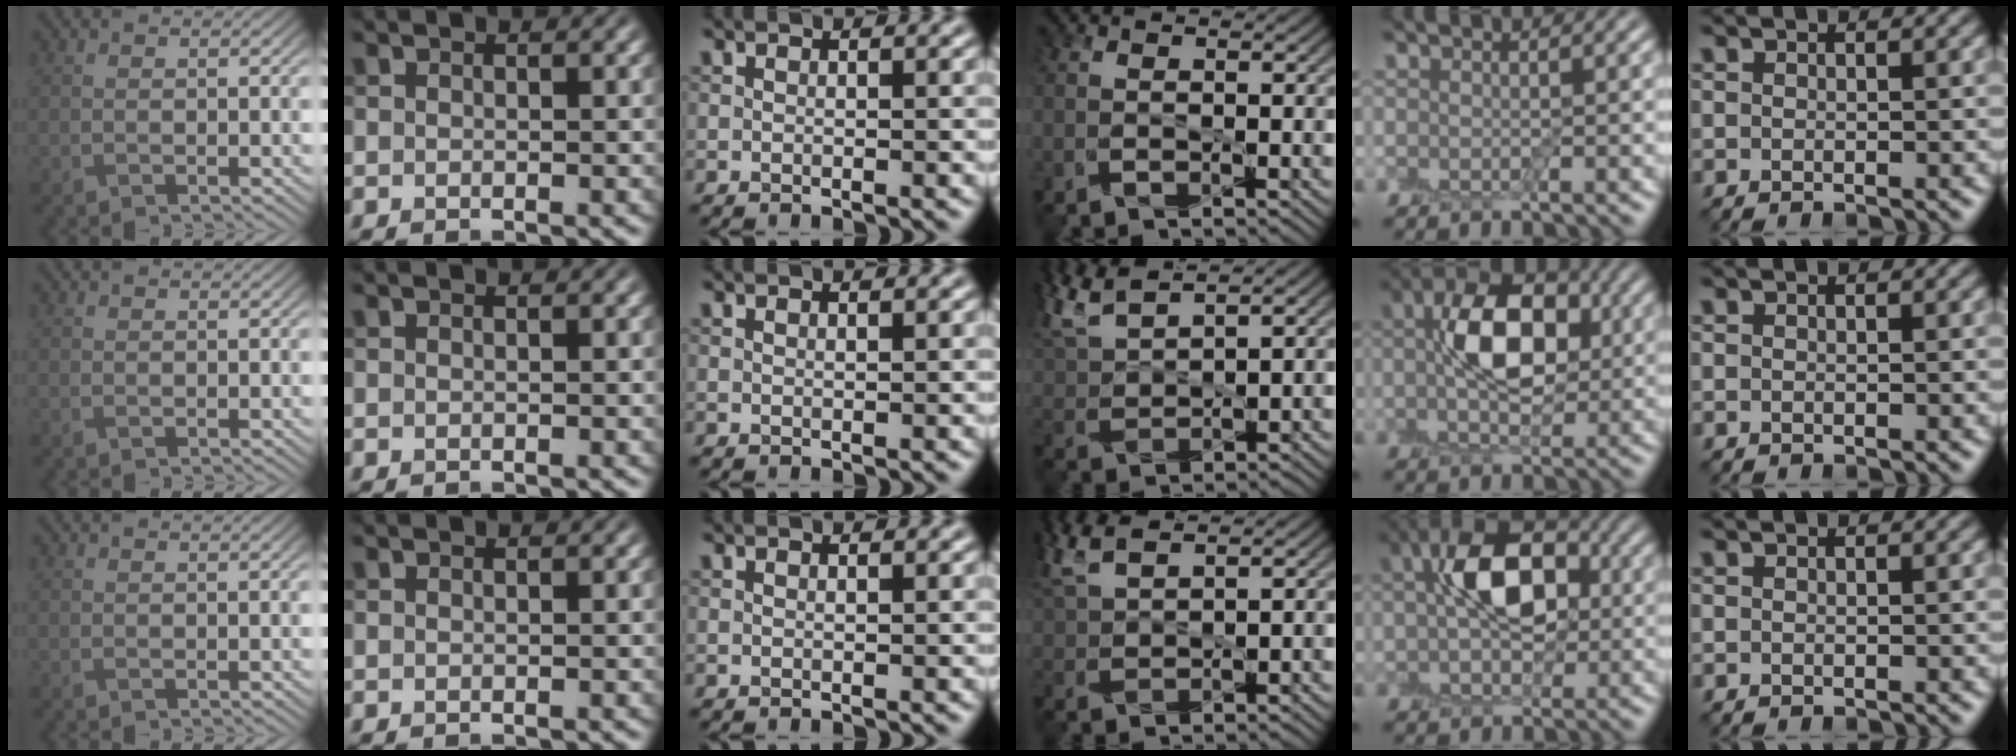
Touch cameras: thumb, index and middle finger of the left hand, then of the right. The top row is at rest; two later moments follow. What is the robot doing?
{"motion": "peel", "object": "shipping label"}